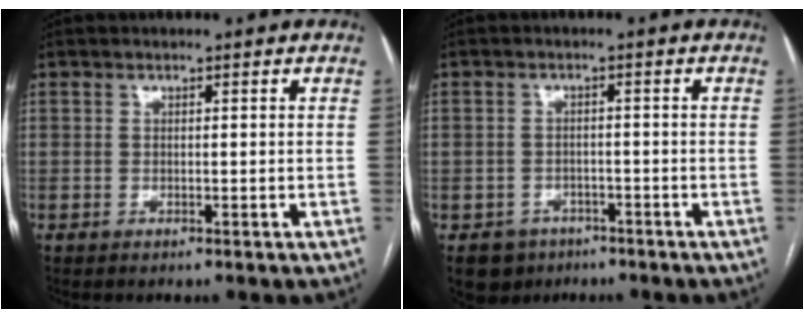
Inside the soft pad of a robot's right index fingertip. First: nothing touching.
{"total": 4.5, "force": [-2.8, 3.5, 0.4], "torque": [-0.004, 0.007, -0.038]}